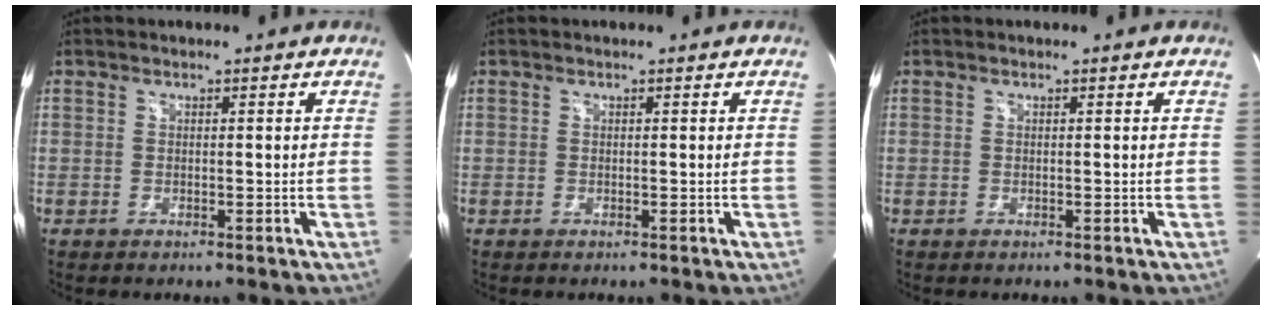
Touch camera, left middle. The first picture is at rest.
{"total": 0.0}
{"total": 0.0}